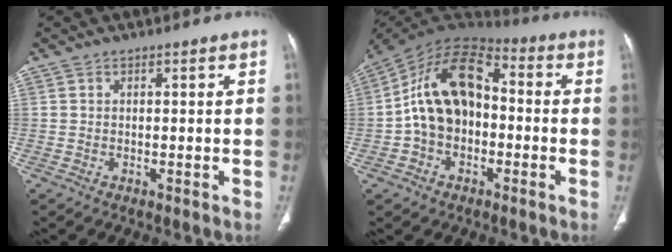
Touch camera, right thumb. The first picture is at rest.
{"total": 15.9, "force": [-1.2, 10.6, 11.7], "torque": [-0.187, 0.045, -0.031]}